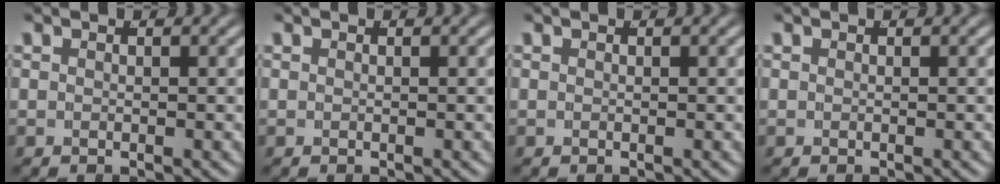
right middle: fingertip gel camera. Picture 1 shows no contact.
{"total": 0.0}
{"total": 0.0}
{"total": 0.0}